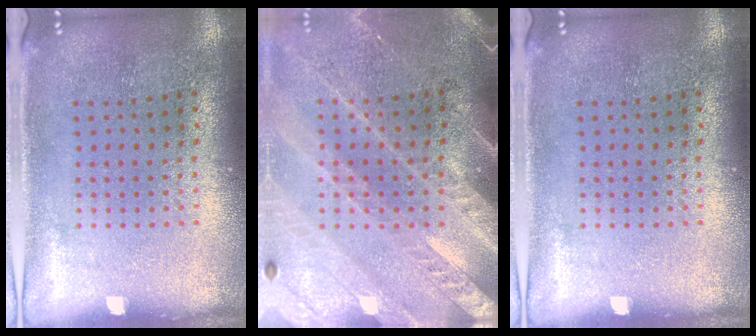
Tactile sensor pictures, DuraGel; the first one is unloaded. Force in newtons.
{"total": 3.0, "press": 2.6, "slide": 1.4}
{"total": 0.0}